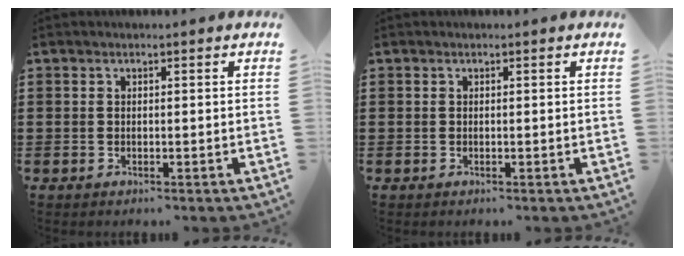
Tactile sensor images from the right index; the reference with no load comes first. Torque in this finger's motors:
{"motor_torque": [0.00, 0.00, 0.00, 0.00]}